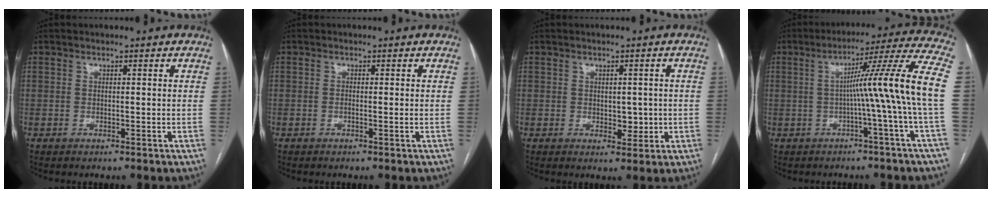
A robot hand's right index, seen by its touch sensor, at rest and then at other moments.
{"total": 0.5, "force": [-0.2, 0.0, 0.5], "torque": [-0.008, 0.001, -0.003]}
{"total": 2.9, "force": [-0.2, 2.1, 2.1], "torque": [-0.023, 0.002, 0.005]}
{"total": 13.2, "force": [-1.1, -2.8, 12.8], "torque": [-0.168, 0.018, -0.020]}